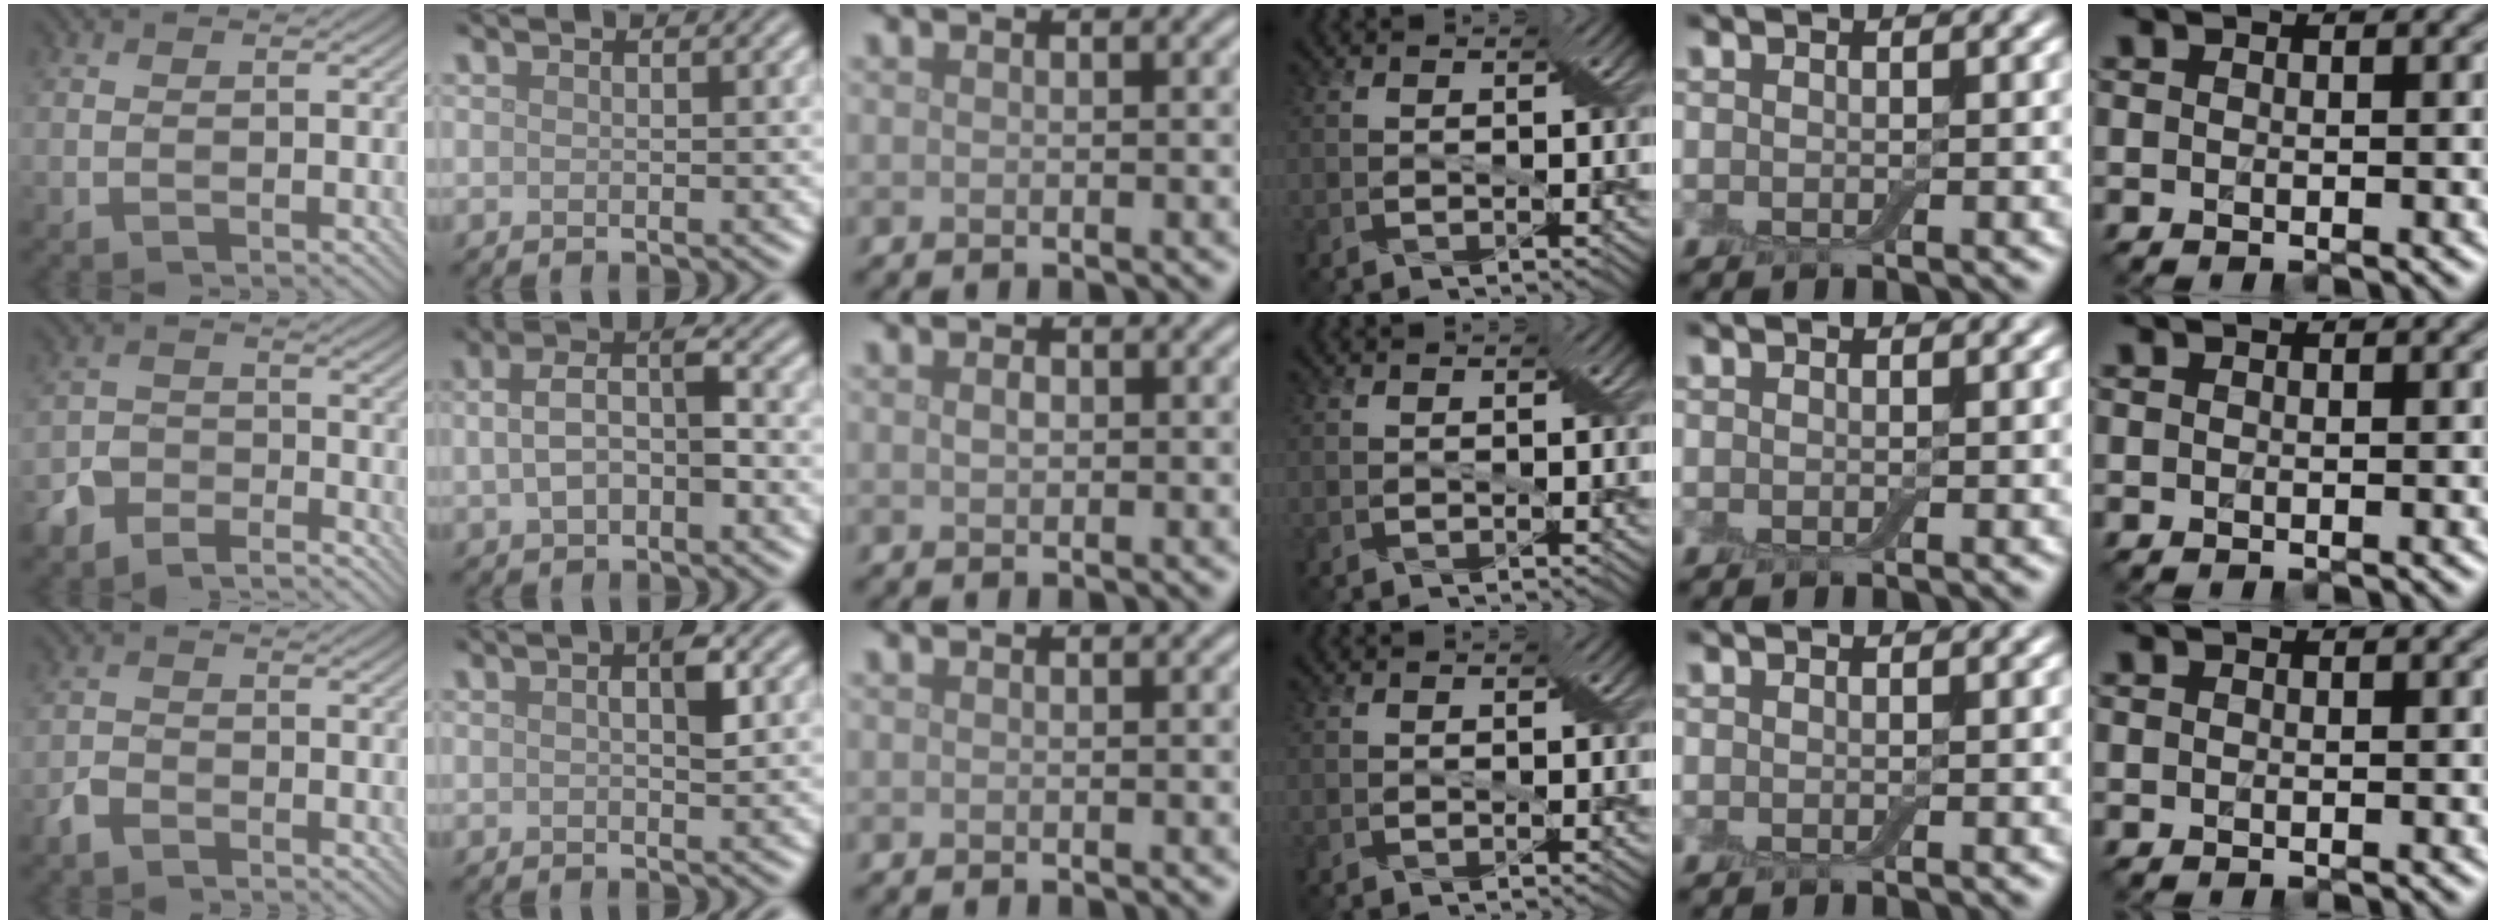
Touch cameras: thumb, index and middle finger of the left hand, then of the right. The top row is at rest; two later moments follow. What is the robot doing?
{"motion": "squeeze", "object": "air blower"}